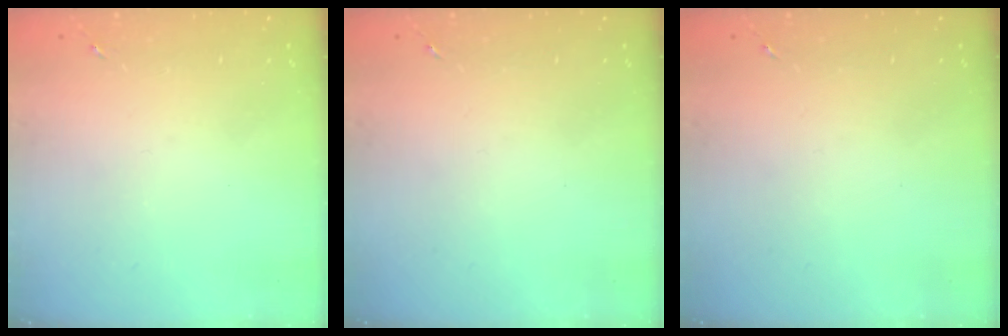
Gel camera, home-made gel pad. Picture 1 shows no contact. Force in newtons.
{"total": 0.0}
{"total": 0.0}